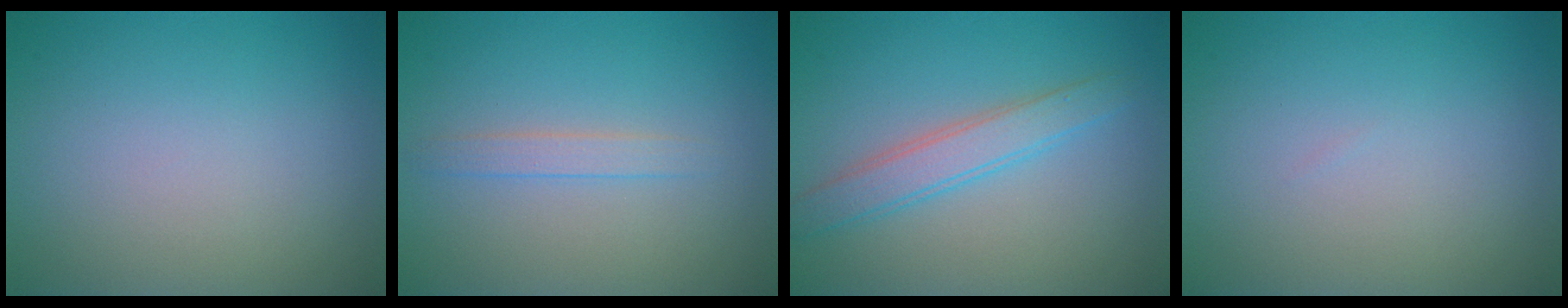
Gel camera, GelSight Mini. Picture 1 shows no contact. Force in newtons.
{"total": 1.3, "press": 1.3, "slide": 0.0}
{"total": 3.0, "press": 3.0, "slide": 0.0}
{"total": 0.0}